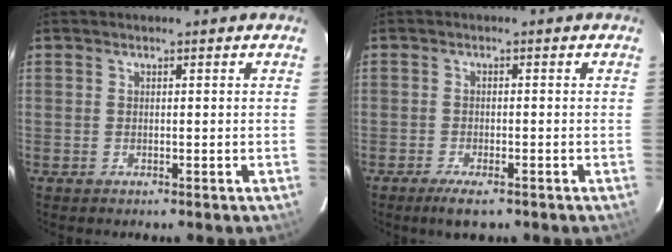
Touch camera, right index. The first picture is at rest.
{"total": 4.2, "force": [-3.0, 1.1, 2.7], "torque": [-0.063, -0.009, -0.053]}